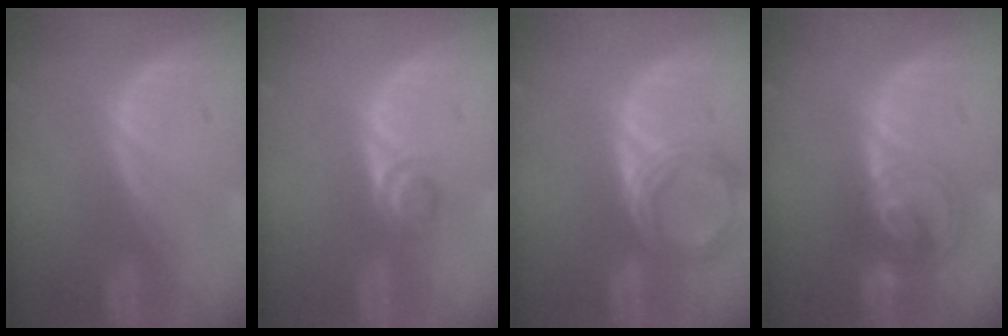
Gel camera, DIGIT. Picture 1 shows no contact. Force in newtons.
{"total": 2.5, "press": 2.4, "slide": 0.8}
{"total": 6.9, "press": 6.3, "slide": 2.6}
{"total": 7.4, "press": 6.2, "slide": 4.2}